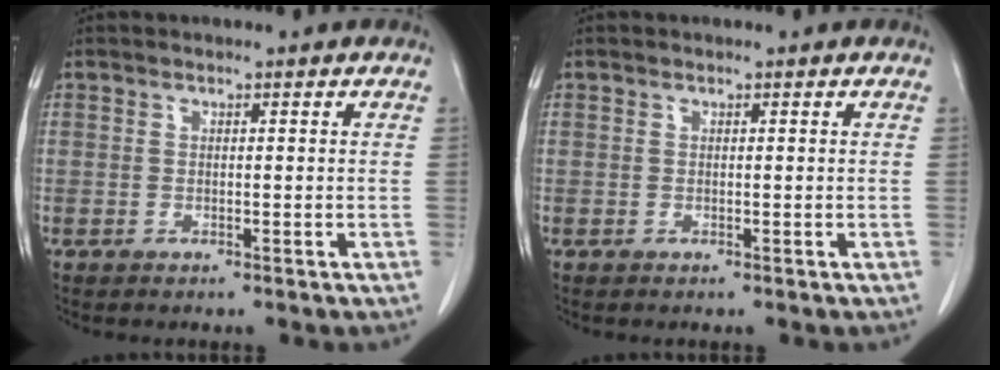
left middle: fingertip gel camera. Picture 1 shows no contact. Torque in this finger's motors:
{"motor_torque": [-0.12, 0.03, -0.04, 0.00]}